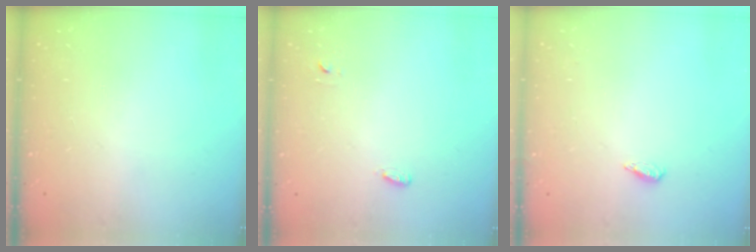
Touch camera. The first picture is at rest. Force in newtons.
{"total": 2.8, "press": 2.7, "slide": 0.6}
{"total": 3.1, "press": 3.0, "slide": 0.6}